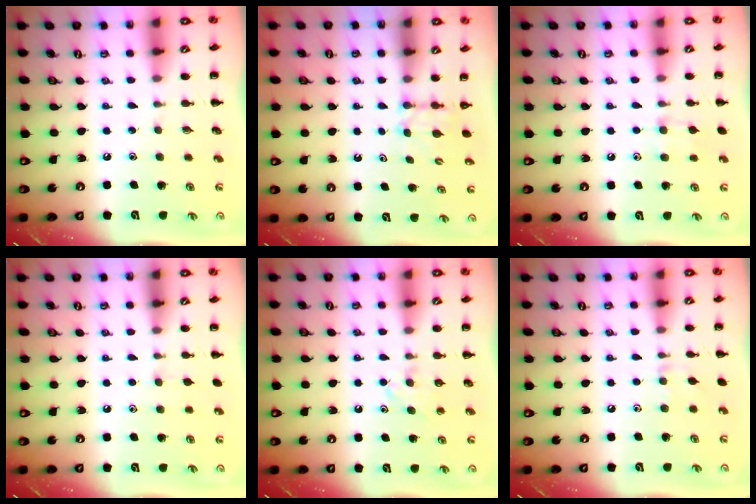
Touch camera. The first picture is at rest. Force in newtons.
{"total": 2.8, "press": 2.6, "slide": 1.1}
{"total": 7.3, "press": 7.0, "slide": 2.3}
{"total": 2.8, "press": 2.5, "slide": 1.3}
{"total": 4.4, "press": 4.2, "slide": 1.2}
{"total": 5.1, "press": 4.8, "slide": 1.6}